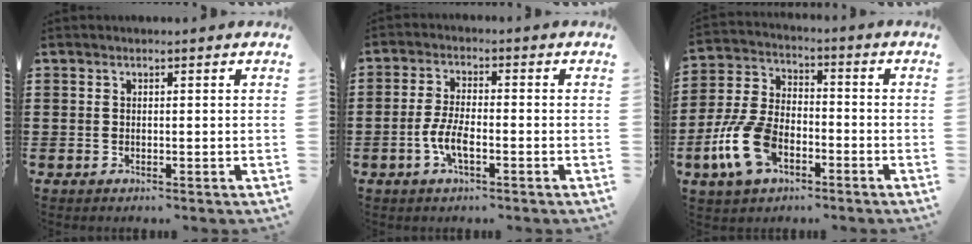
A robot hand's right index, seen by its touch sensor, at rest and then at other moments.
{"total": 4.8, "force": [-1.8, 1.3, 4.2], "torque": [-0.100, -0.009, -0.040]}
{"total": 10.2, "force": [-4.3, 5.9, 7.1], "torque": [-0.183, -0.003, -0.085]}